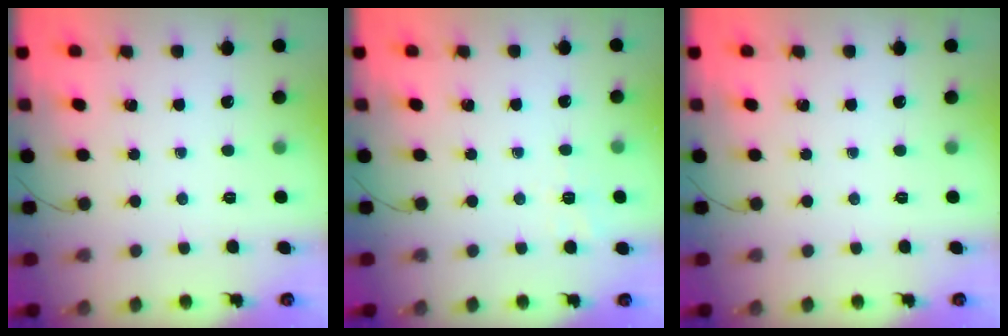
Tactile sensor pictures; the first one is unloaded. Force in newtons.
{"total": 1.9, "press": 0.5, "slide": 1.9}
{"total": 0.0}